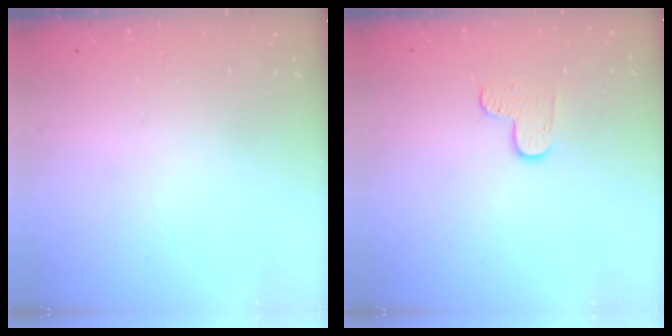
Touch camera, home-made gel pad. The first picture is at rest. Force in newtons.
{"total": 5.5, "press": 5.5, "slide": 0.4}